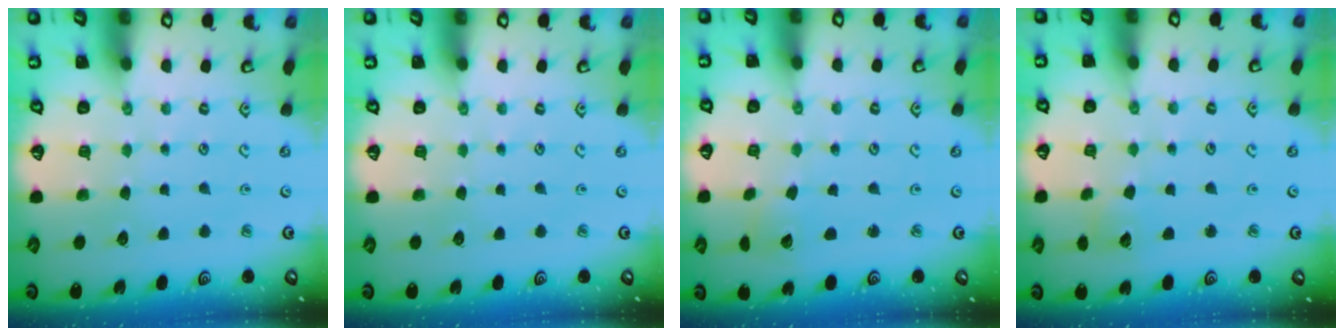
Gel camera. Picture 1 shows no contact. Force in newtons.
{"total": 0.0}
{"total": 1.9, "press": 1.9, "slide": 0.1}
{"total": 4.8, "press": 4.7, "slide": 0.6}